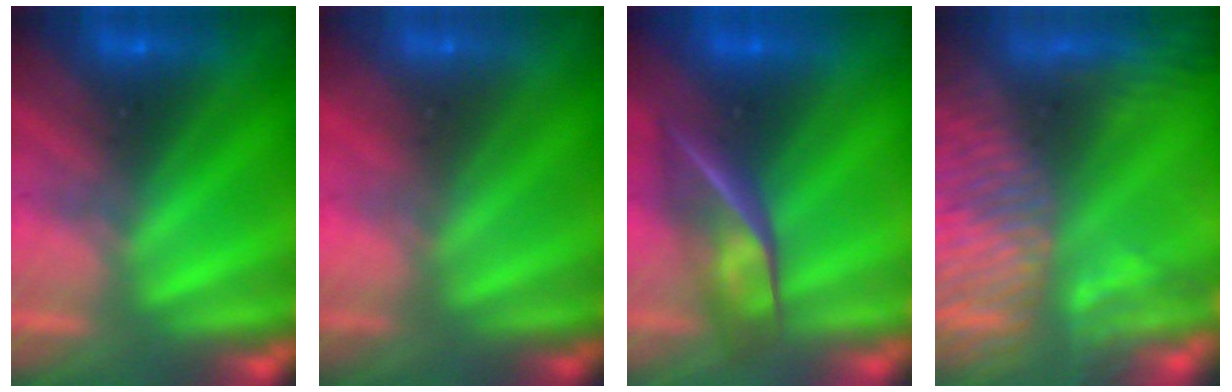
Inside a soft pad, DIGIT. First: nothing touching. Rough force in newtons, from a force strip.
{"total": 2.4}
{"total": 2.4}
{"total": 6.9}